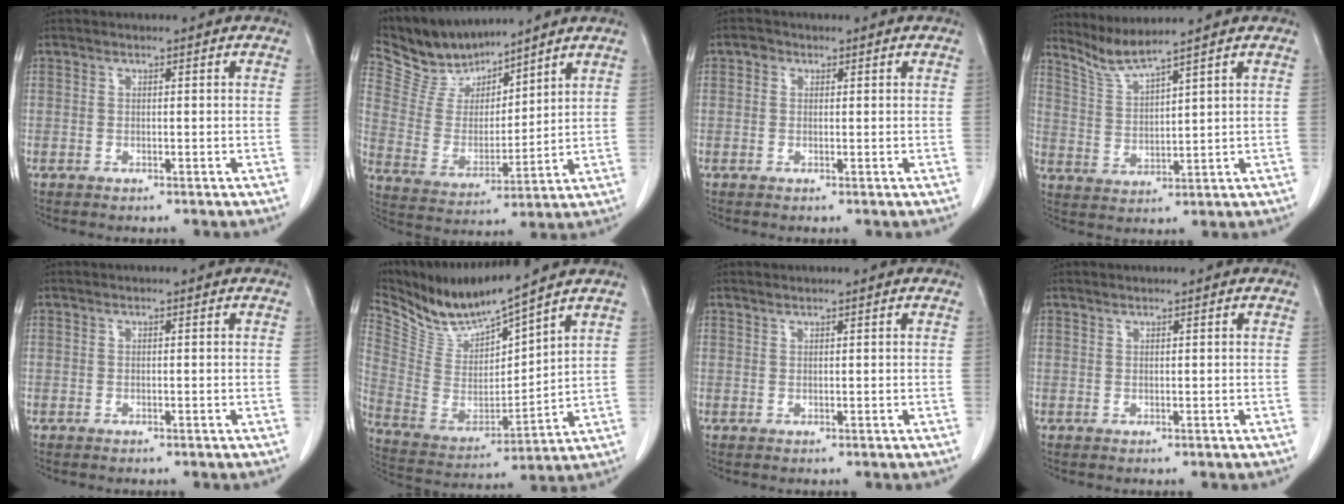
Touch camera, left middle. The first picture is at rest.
{"total": 10.3, "force": [9.9, 1.9, 2.0], "torque": [-0.057, 0.005, 0.209]}
{"total": 1.2, "force": [0.5, 1.1, 0.4], "torque": [-0.004, 0.005, 0.004]}
{"total": 5.0, "force": [4.6, -1.6, 0.9], "torque": [-0.033, -0.014, 0.102]}
{"total": 0.0}
{"total": 11.3, "force": [10.6, 0.1, 4.0], "torque": [-0.097, -0.018, 0.219]}
{"total": 0.6, "force": [0.6, -0.1, 0.0], "torque": [-0.005, -0.002, 0.014]}
{"total": 0.5, "force": [0.5, -0.1, 0.0], "torque": [-0.005, -0.001, 0.011]}